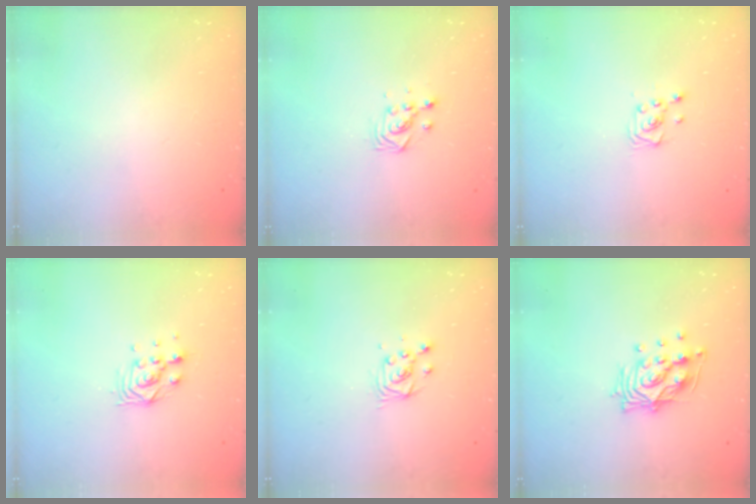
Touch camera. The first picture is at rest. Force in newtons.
{"total": 3.7, "press": 3.7, "slide": 0.2}
{"total": 2.2, "press": 2.2, "slide": 0.3}
{"total": 7.4, "press": 7.3, "slide": 0.6}
{"total": 3.8, "press": 3.7, "slide": 0.5}
{"total": 12.6, "press": 12.5, "slide": 1.3}